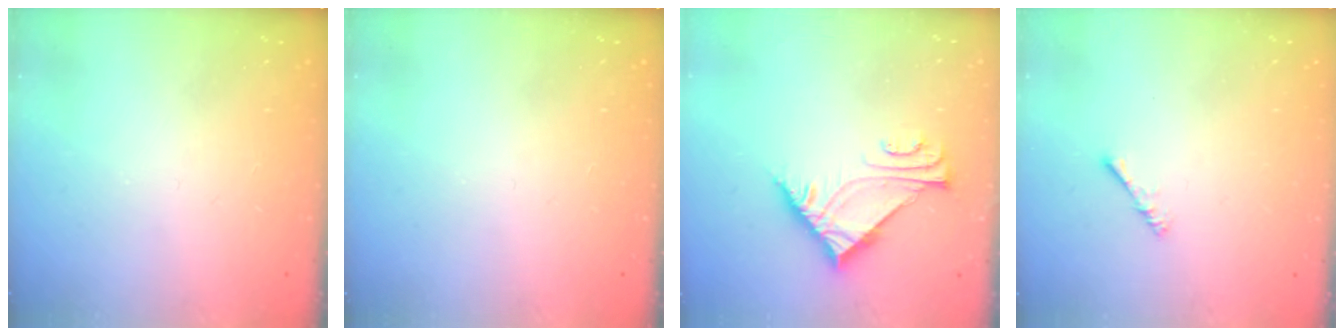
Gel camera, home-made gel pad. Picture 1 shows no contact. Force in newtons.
{"total": 0.0}
{"total": 6.4, "press": 6.4, "slide": 0.1}
{"total": 1.5, "press": 1.4, "slide": 0.3}